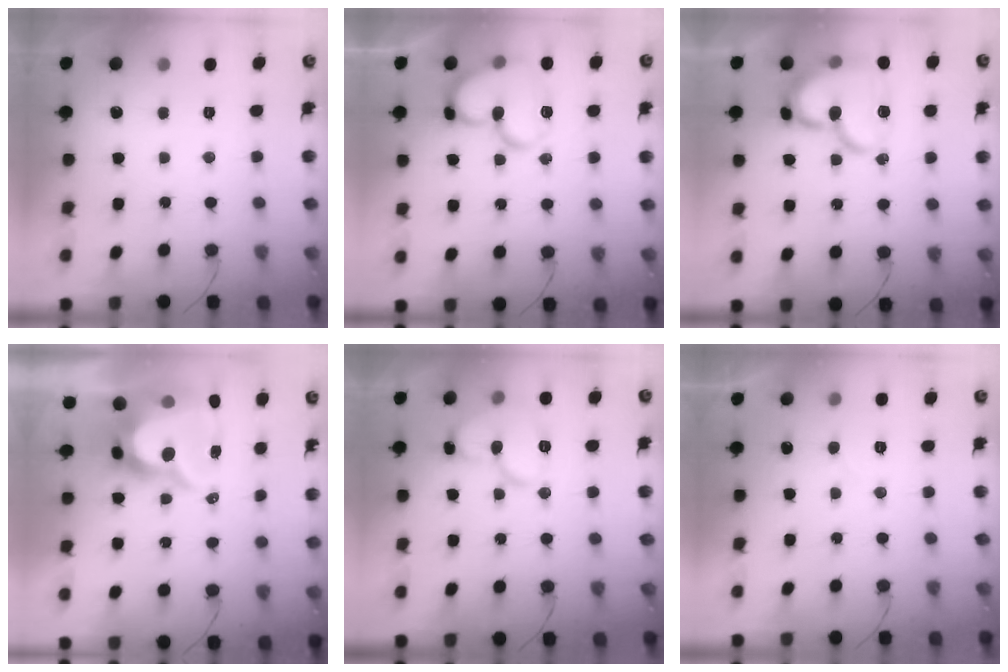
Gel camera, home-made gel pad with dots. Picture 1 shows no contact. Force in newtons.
{"total": 16.6, "press": 16.5, "slide": 1.9}
{"total": 18.3, "press": 18.3, "slide": 0.9}
{"total": 12.3, "press": 12.2, "slide": 0.9}
{"total": 11.5, "press": 11.4, "slide": 1.5}
{"total": 3.7, "press": 3.6, "slide": 0.3}